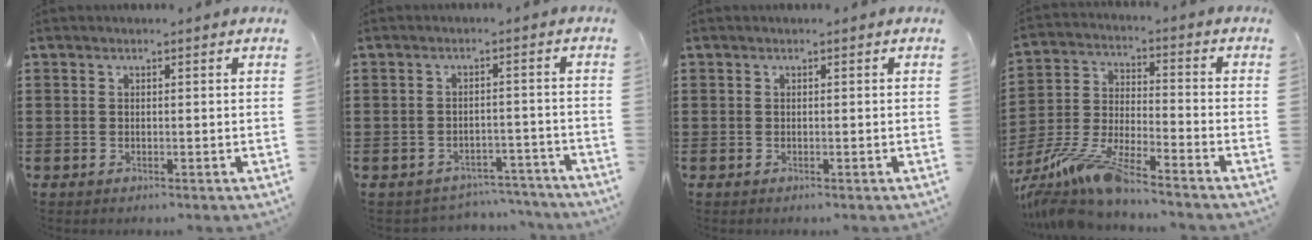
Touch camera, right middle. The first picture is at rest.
{"total": 3.3, "force": [-3.2, 0.6, -0.1], "torque": [-0.006, 0.002, -0.069]}
{"total": 0.0}
{"total": 9.8, "force": [-8.7, 0.4, 4.5], "torque": [-0.100, 0.000, -0.176]}